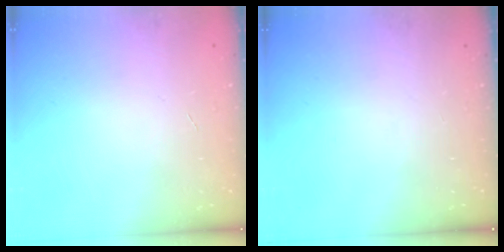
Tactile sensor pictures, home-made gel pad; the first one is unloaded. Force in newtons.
{"total": 0.0}